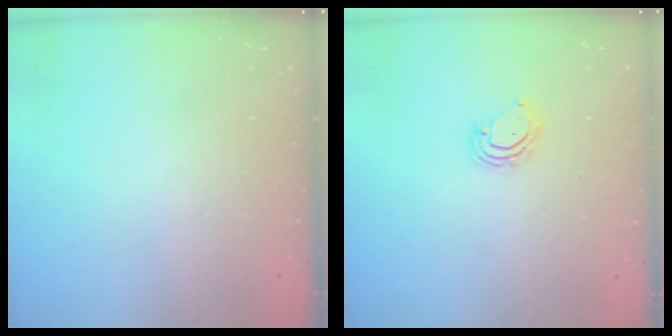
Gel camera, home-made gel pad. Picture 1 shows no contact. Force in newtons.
{"total": 5.0, "press": 5.0, "slide": 0.4}